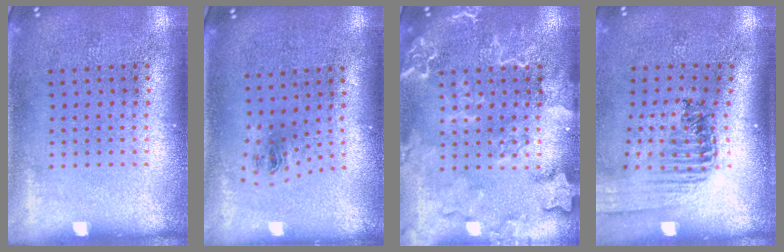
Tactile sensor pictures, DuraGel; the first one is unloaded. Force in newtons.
{"total": 1.0, "press": 0.4, "slide": 0.9}
{"total": 4.0, "press": 4.0, "slide": 0.6}
{"total": 1.5, "press": 1.4, "slide": 0.3}